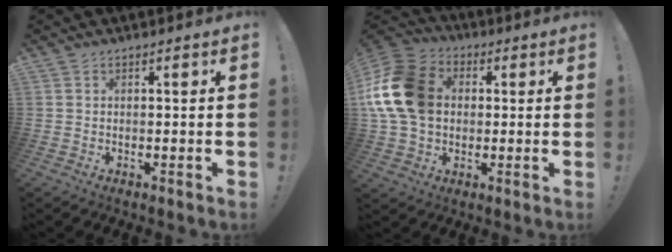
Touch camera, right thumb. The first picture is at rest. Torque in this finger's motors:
{"motor_torque": [0.53, 0.52, 1.15, -0.42, 0.56]}